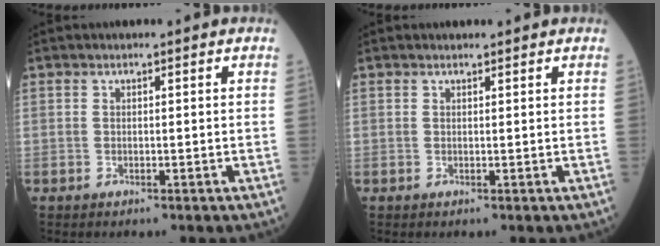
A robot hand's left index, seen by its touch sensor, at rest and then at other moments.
{"total": 0.9, "force": [0.9, 0.1, 0.1], "torque": [-0.007, 0.005, 0.015]}